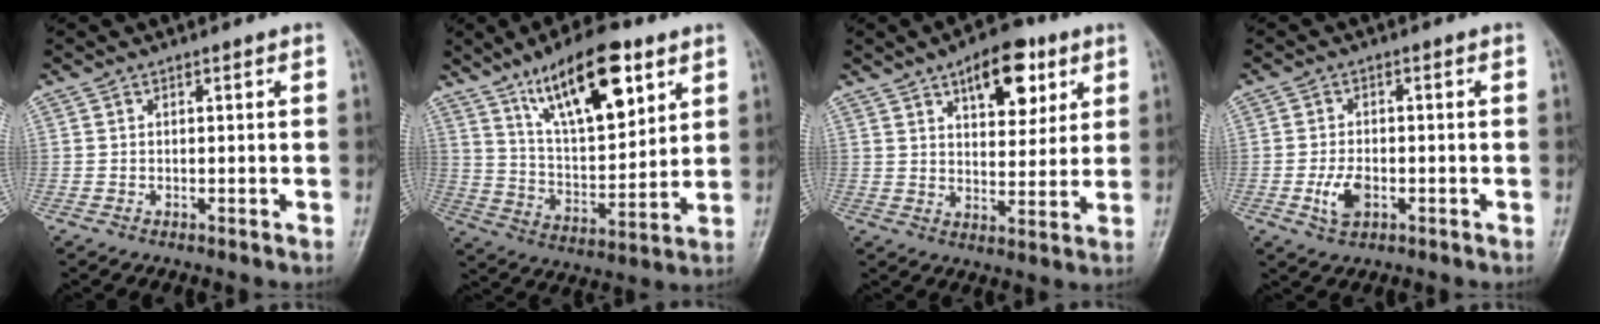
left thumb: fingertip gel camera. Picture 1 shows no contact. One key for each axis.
{"total": 18.0, "fx": 10.0, "fy": 6.9, "fz": 13.3, "tx": -0.182, "ty": -0.044, "tz": 0.174}
{"total": 11.6, "fx": 5.9, "fy": 6.0, "fz": 8.1, "tx": -0.080, "ty": -0.023, "tz": 0.085}
{"total": 4.6, "fx": -1.6, "fy": 2.7, "fz": 3.3, "tx": -0.063, "ty": 0.006, "tz": -0.028}